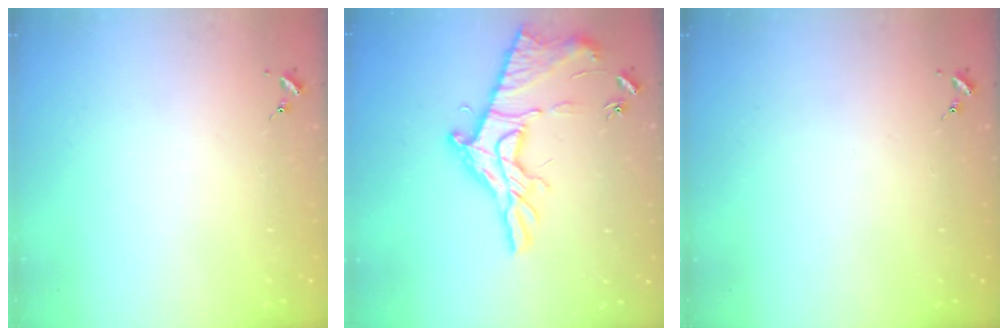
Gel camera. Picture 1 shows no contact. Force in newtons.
{"total": 17.4, "press": 17.3, "slide": 0.9}
{"total": 0.0}